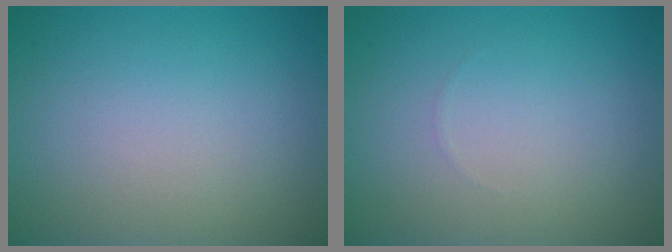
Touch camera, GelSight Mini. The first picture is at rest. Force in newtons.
{"total": 0.0}